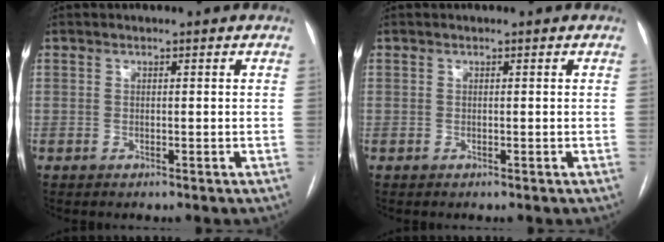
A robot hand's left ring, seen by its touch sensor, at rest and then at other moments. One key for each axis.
{"total": 0.0}